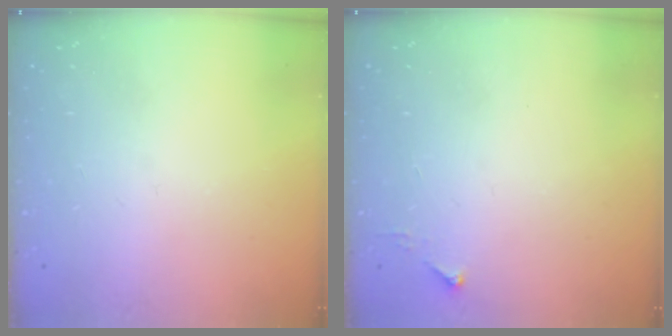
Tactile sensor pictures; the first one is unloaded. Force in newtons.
{"total": 3.1, "press": 3.1, "slide": 0.4}